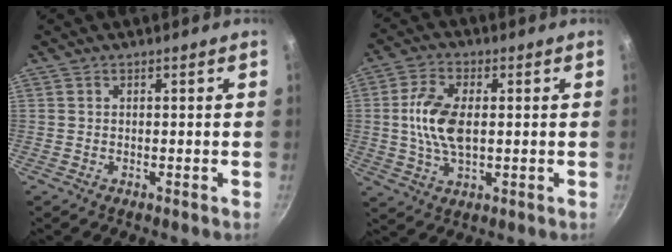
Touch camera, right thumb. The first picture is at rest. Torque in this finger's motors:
{"motor_torque": [0.89, 0.89, 1.13, -0.37, 0.28]}